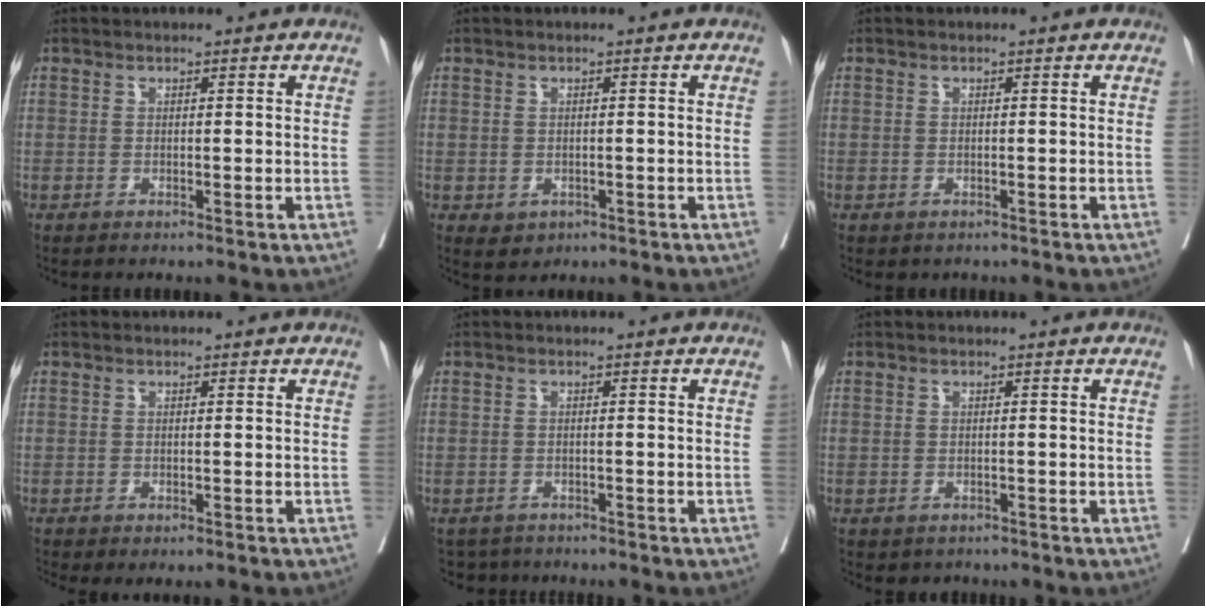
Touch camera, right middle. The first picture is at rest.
{"total": 1.9, "force": [-0.6, 1.6, 0.9], "torque": [-0.012, 0.000, 0.002]}
{"total": 0.6, "force": [-0.4, 0.5, 0.1], "torque": [-0.007, 0.002, -0.002]}
{"total": 1.7, "force": [-1.3, 0.8, 0.8], "torque": [-0.006, -0.004, -0.017]}
{"total": 3.4, "force": [-2.9, 1.7, -0.3], "torque": [0.005, -0.001, -0.047]}
{"total": 1.7, "force": [-1.2, 1.2, 0.3], "torque": [-0.006, 0.001, -0.014]}